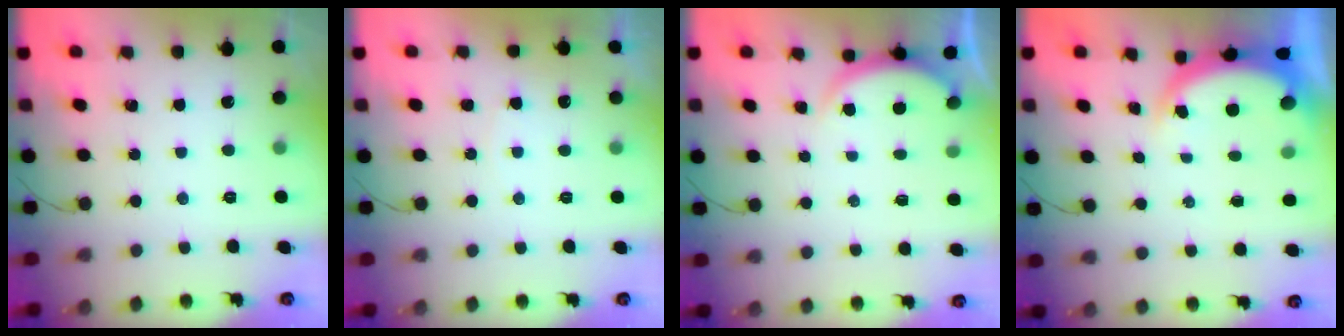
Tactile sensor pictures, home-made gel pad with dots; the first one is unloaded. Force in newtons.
{"total": 3.5, "press": 3.5, "slide": 0.4}
{"total": 2.2, "press": 2.2, "slide": 0.6}
{"total": 4.6, "press": 4.6, "slide": 0.2}